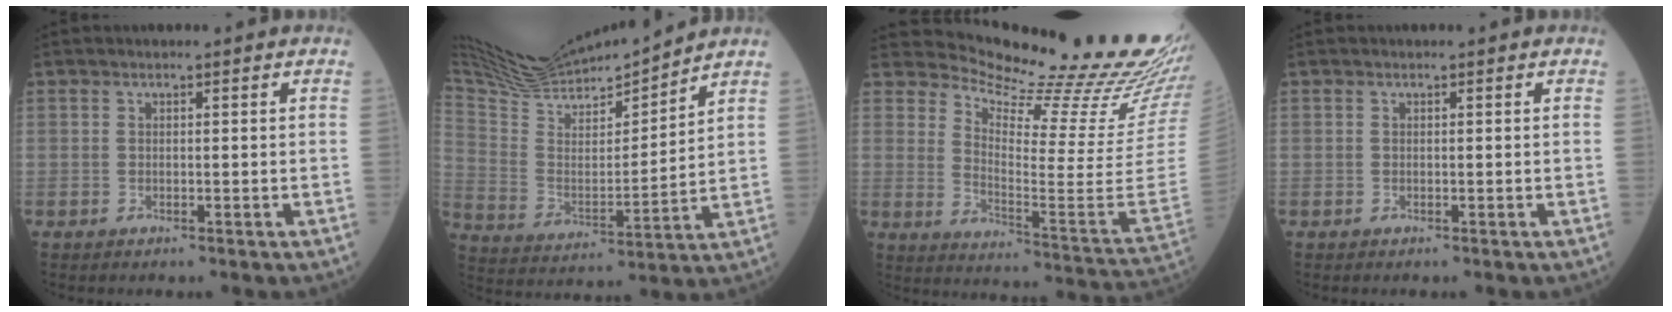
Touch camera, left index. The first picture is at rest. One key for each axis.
{"total": 16.6, "fx": 15.8, "fy": 1.1, "fz": 4.7, "tx": -0.105, "ty": -0.007, "tz": 0.288}
{"total": 24.6, "fx": 23.0, "fy": 1.5, "fz": 8.7, "tx": -0.138, "ty": -0.149, "tz": 0.280}
{"total": 0.0}